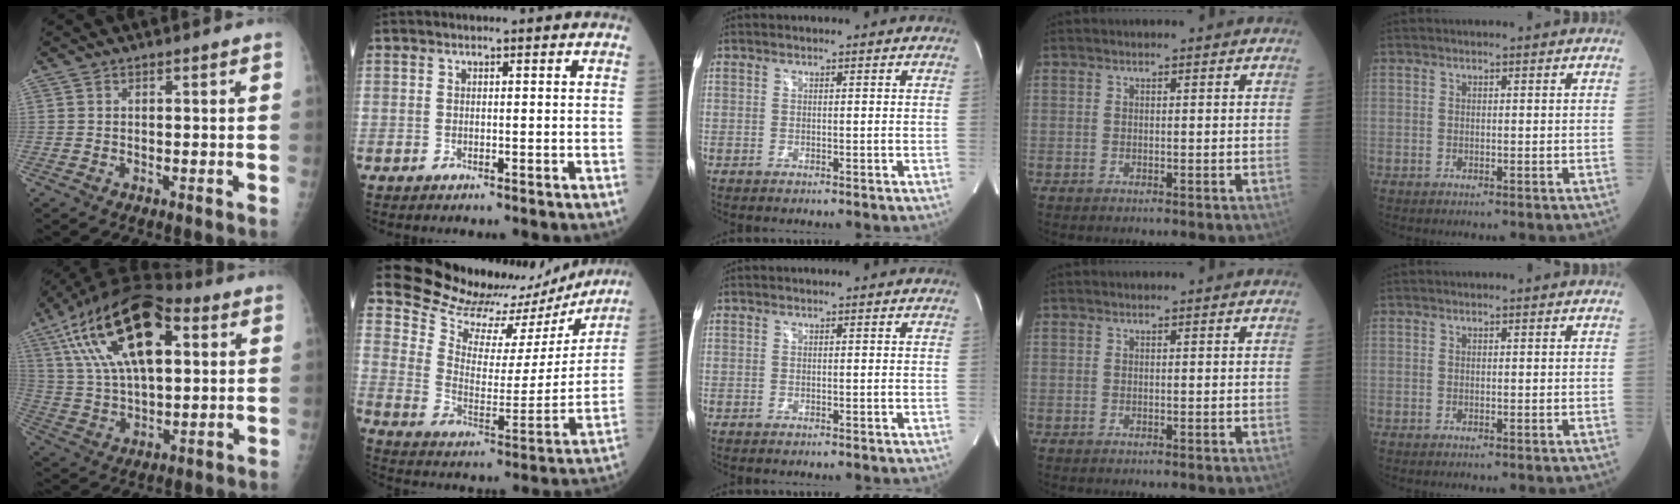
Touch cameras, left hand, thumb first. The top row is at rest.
{"thumb": {"total": 22.6, "force": [8.1, 11.1, 17.9], "torque": [-0.310, 0.005, 0.141]}, "index": {"total": 20.1, "force": [18.9, 5.1, 4.6], "torque": [-0.071, -0.032, 0.262]}}